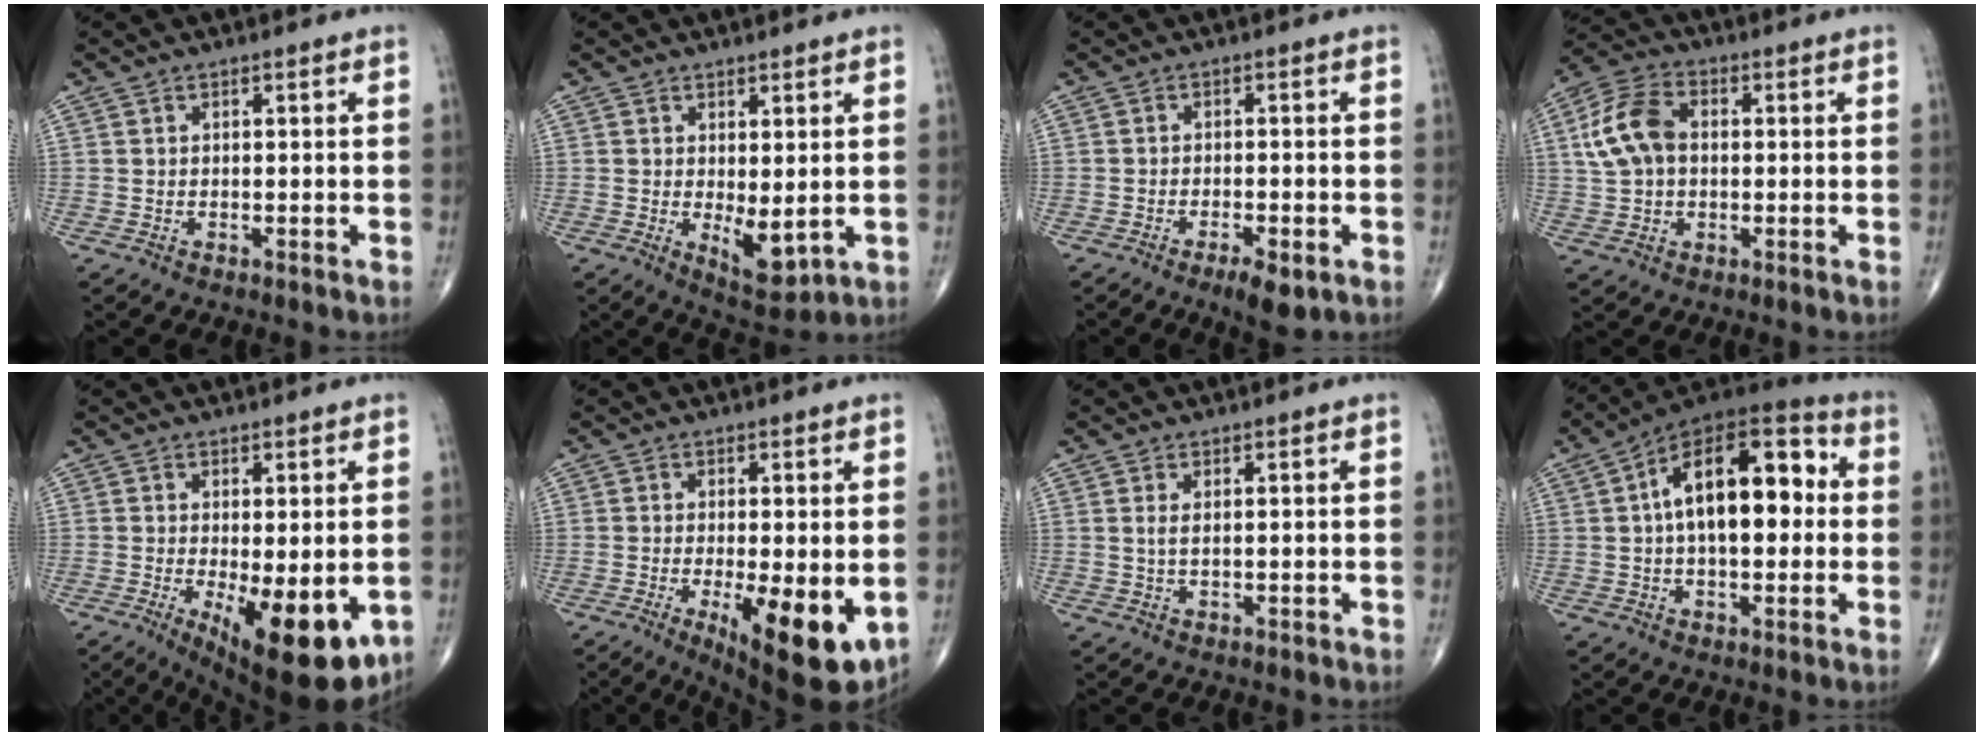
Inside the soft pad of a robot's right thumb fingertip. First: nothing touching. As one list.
[{"total": 6.0, "force": [-0.3, 2.5, 5.5], "torque": [-0.070, -0.018, 0.009]}, {"total": 4.7, "force": [-2.4, 1.3, 3.8], "torque": [-0.062, 0.001, -0.034]}, {"total": 10.2, "force": [1.1, 6.9, 7.5], "torque": [-0.148, 0.022, 0.016]}, {"total": 15.0, "force": [-4.4, 5.5, 13.3], "torque": [-0.163, -0.022, -0.046]}, {"total": 13.5, "force": [-3.5, 4.4, 12.3], "torque": [-0.161, -0.023, -0.040]}, {"total": 1.4, "force": [0.4, 0.3, 1.3], "torque": [-0.031, 0.000, 0.010]}, {"total": 19.1, "force": [2.2, 9.8, 16.2], "torque": [-0.230, 0.039, 0.022]}]